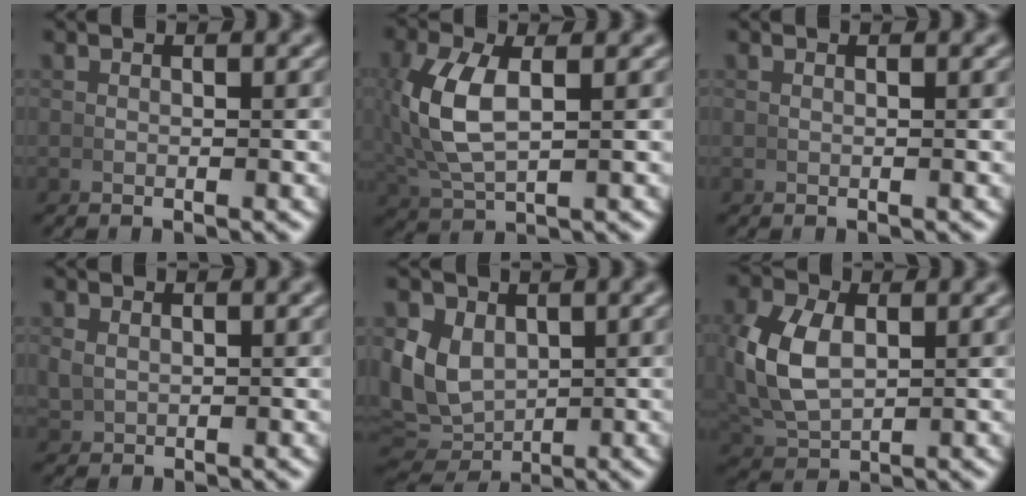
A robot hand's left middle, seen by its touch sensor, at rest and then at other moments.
{"total": 5.4, "force": [1.1, 2.8, 4.5], "torque": [-0.115, -0.004, 0.033]}
{"total": 0.0}
{"total": 1.3, "force": [0.5, 1.1, 0.6], "torque": [-0.024, -0.004, 0.019]}
{"total": 8.4, "force": [-0.2, 7.3, 4.3], "torque": [-0.128, -0.048, 0.019]}
{"total": 6.1, "force": [0.8, 4.2, 4.4], "torque": [-0.112, -0.009, 0.030]}